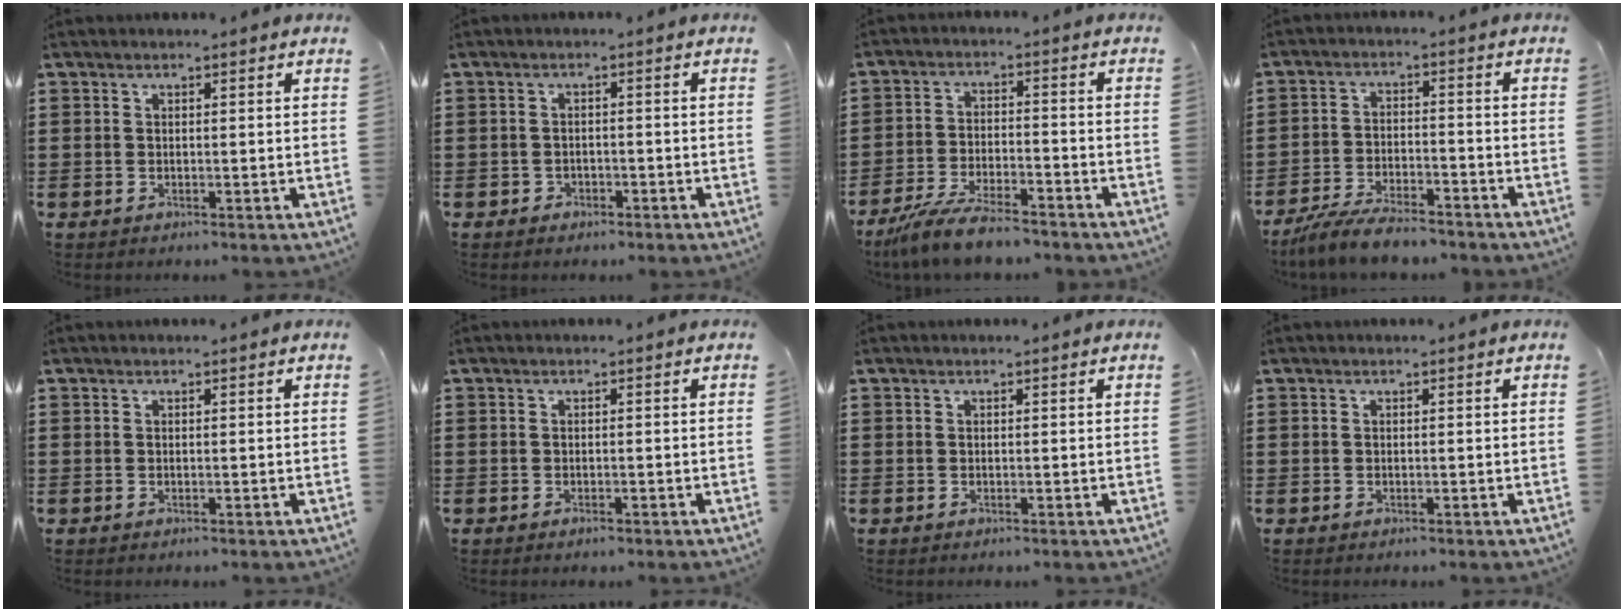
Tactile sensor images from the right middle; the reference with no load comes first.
{"total": 1.2, "force": [-1.0, 0.7, 0.1], "torque": [-0.007, 0.000, -0.023]}
{"total": 7.0, "force": [-6.2, 0.9, 3.1], "torque": [-0.072, -0.003, -0.118]}
{"total": 6.3, "force": [-5.7, 0.9, 2.3], "torque": [-0.055, -0.001, -0.111]}
{"total": 0.0}
{"total": 0.5, "force": [-0.5, 0.2, 0.2], "torque": [-0.006, -0.003, -0.009]}
{"total": 0.0}
{"total": 0.0}